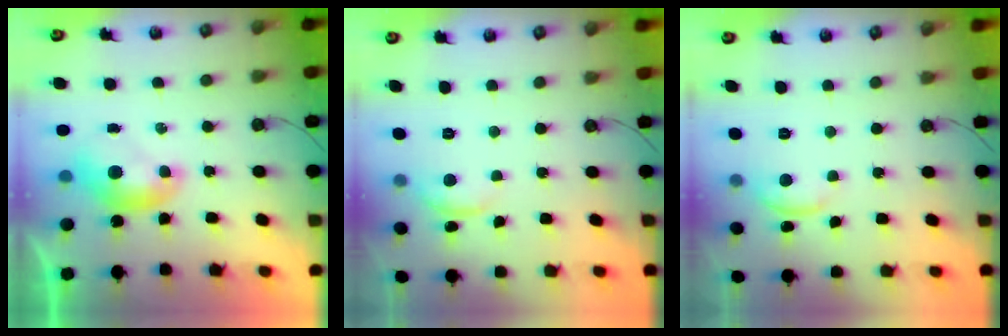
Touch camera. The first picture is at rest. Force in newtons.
{"total": 0.8, "press": 0.5, "slide": 0.6}
{"total": 1.7, "press": 1.7, "slide": 0.4}